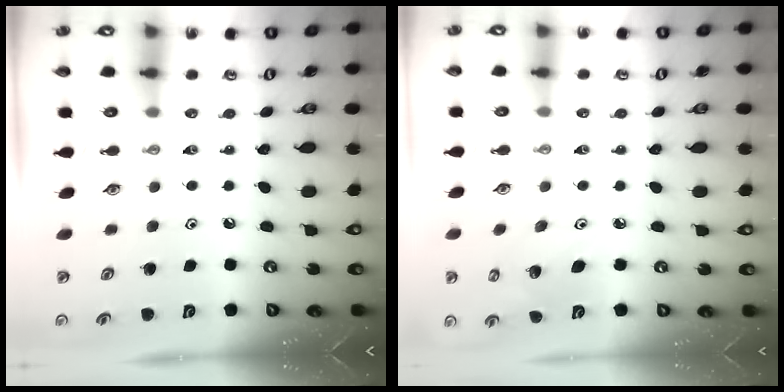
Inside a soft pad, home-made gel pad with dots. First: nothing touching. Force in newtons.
{"total": 4.2, "press": 3.7, "slide": 1.9}